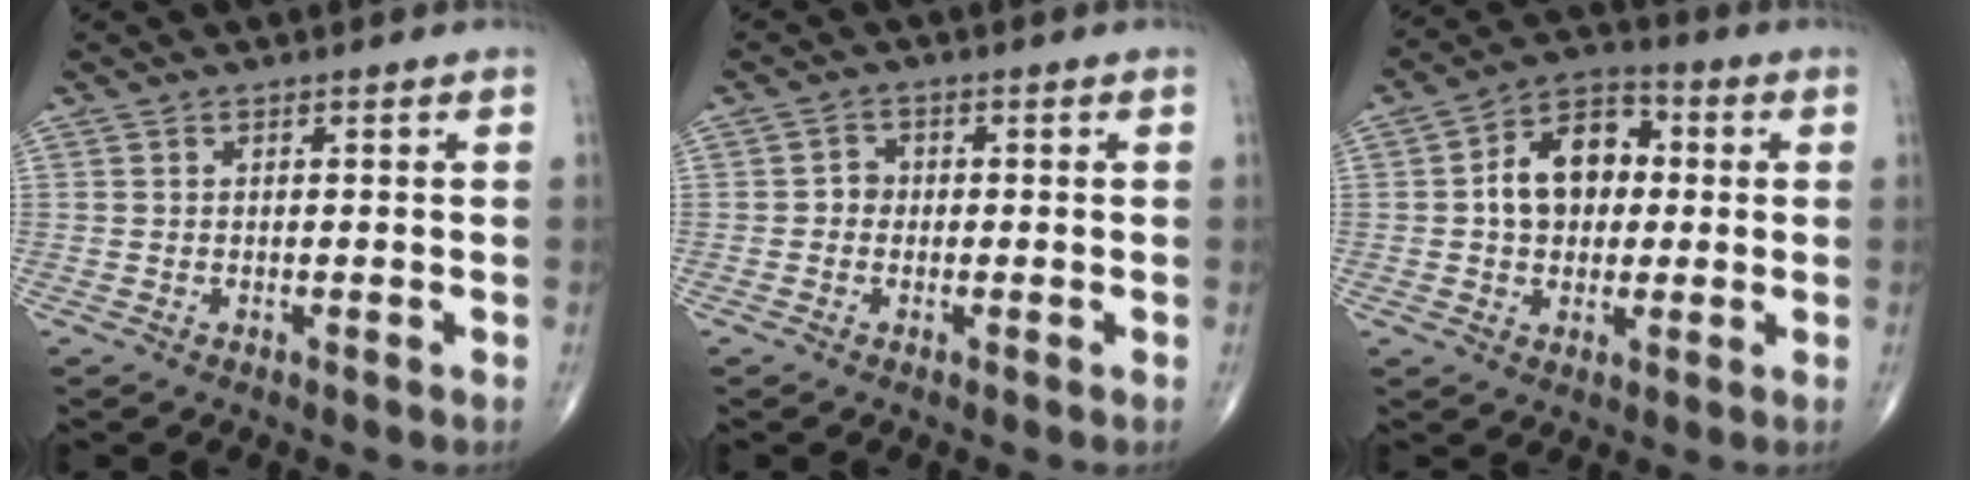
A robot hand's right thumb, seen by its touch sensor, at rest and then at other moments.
{"total": 2.0, "force": [-0.4, 1.8, 0.8], "torque": [0.003, 0.008, -0.012]}
{"total": 11.7, "force": [1.0, 8.4, 8.1], "torque": [-0.102, 0.023, 0.007]}